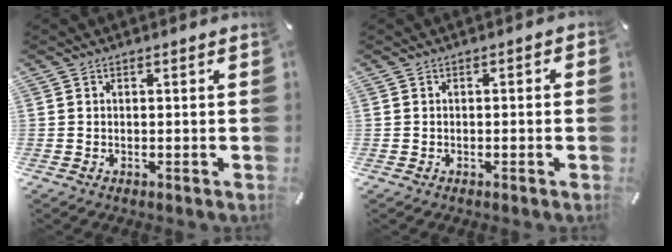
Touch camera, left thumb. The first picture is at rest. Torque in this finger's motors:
{"motor_torque": [0.27, 0.47, 0.03, 0.01, 0.06]}